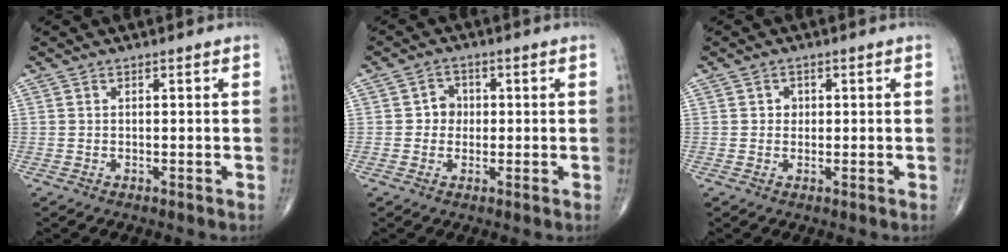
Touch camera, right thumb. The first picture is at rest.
{"total": 3.5, "force": [0.1, 3.2, 1.3], "torque": [0.005, 0.009, -0.006]}
{"total": 1.6, "force": [0.2, 1.5, 0.6], "torque": [0.001, 0.002, 0.002]}